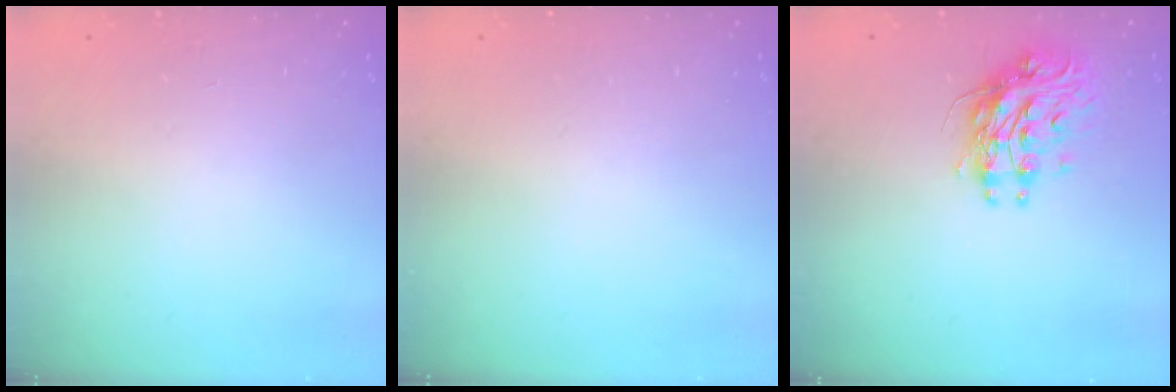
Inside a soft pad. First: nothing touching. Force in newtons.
{"total": 0.0}
{"total": 10.7, "press": 10.7, "slide": 0.9}